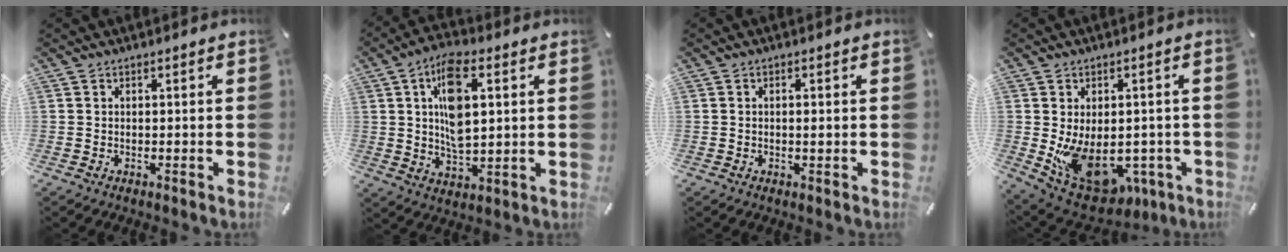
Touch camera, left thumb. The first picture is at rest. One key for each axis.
{"total": 12.0, "fx": 3.0, "fy": 6.1, "fz": 9.9, "tx": -0.180, "ty": 0.003, "tz": 0.051}
{"total": 1.1, "fx": 0.1, "fy": 0.4, "fz": 1.0, "tx": -0.021, "ty": 0.000, "tz": 0.002}
{"total": 12.3, "fx": -2.7, "fy": 9.1, "fz": 7.8, "tx": -0.101, "ty": -0.010, "tz": -0.033}